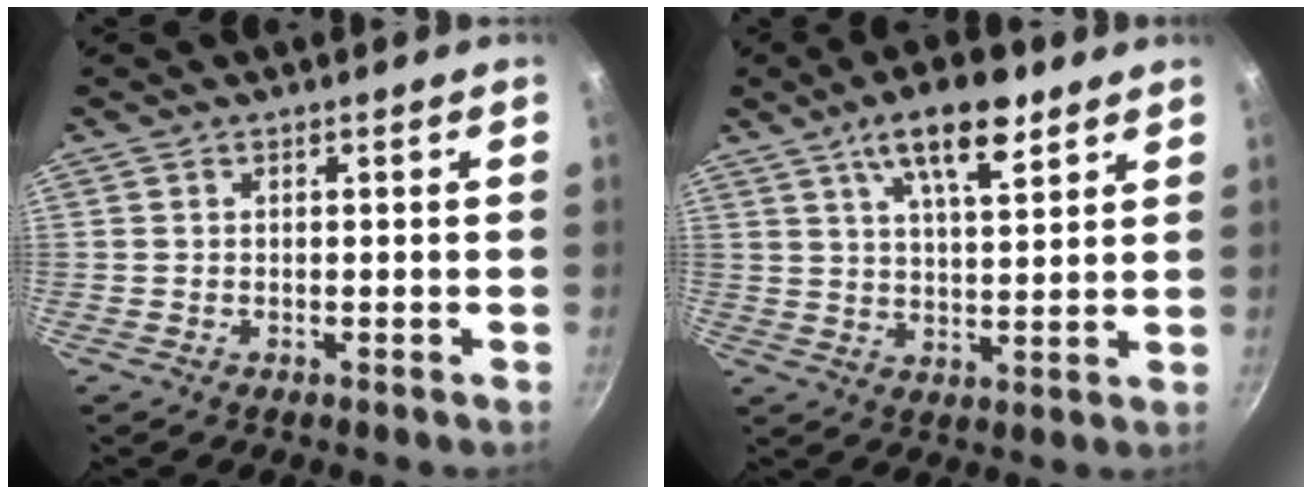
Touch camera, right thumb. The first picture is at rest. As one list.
[{"total": 11.0, "force": [6.3, 3.8, 8.2], "torque": [-0.121, -0.021, 0.105]}]